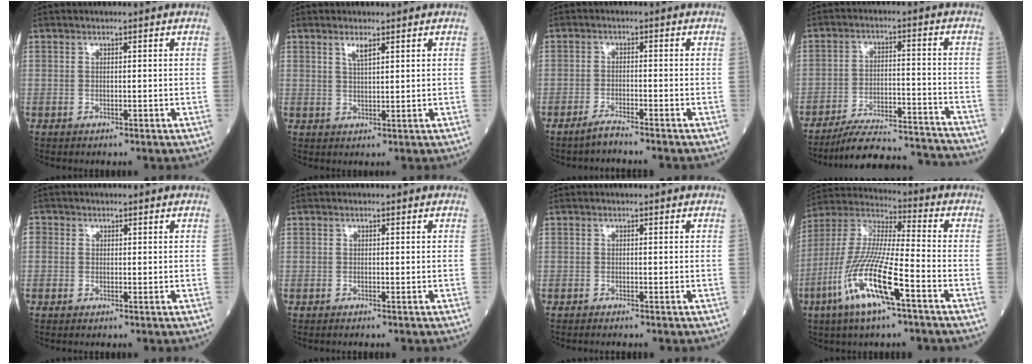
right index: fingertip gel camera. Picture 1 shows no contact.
{"total": 2.0, "force": [1.3, 0.2, 1.5], "torque": [-0.035, 0.002, 0.029]}
{"total": 2.8, "force": [-2.6, -0.5, 0.9], "torque": [-0.027, -0.008, -0.050]}
{"total": 18.2, "force": [-17.4, 1.6, 5.0], "torque": [-0.081, 0.005, -0.247]}
{"total": 1.4, "force": [-0.1, 1.4, 0.4], "torque": [-0.009, 0.004, -0.006]}
{"total": 0.9, "force": [-0.8, 0.0, 0.4], "torque": [-0.008, -0.003, -0.009]}
{"total": 1.3, "force": [-1.2, -0.1, 0.6], "torque": [-0.012, -0.002, -0.014]}
{"total": 15.3, "force": [-7.0, 1.8, 13.5], "torque": [-0.291, -0.018, -0.135]}